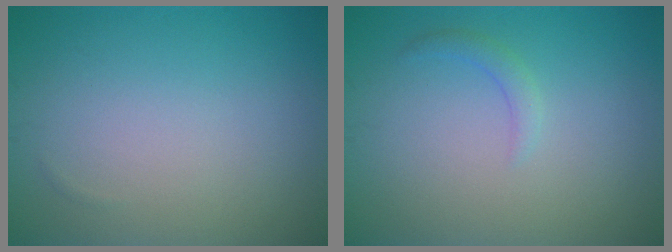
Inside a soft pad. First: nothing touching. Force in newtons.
{"total": 1.1, "press": 1.1, "slide": 0.1}